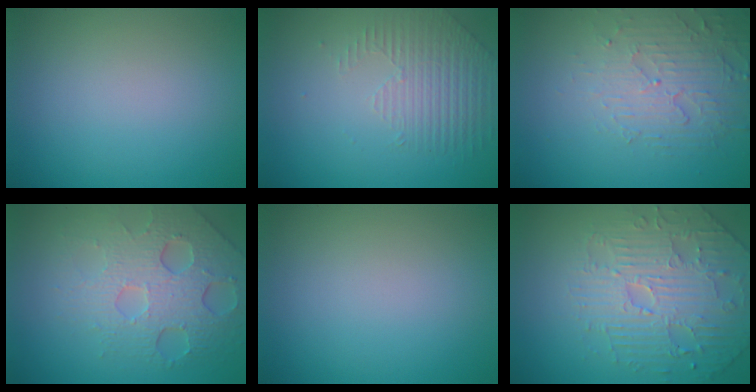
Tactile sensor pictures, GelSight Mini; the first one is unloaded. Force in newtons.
{"total": 1.7, "press": 1.3, "slide": 1.1}
{"total": 4.4, "press": 3.1, "slide": 3.1}
{"total": 6.6, "press": 4.8, "slide": 4.5}
{"total": 0.0}
{"total": 4.5, "press": 4.5, "slide": 0.4}